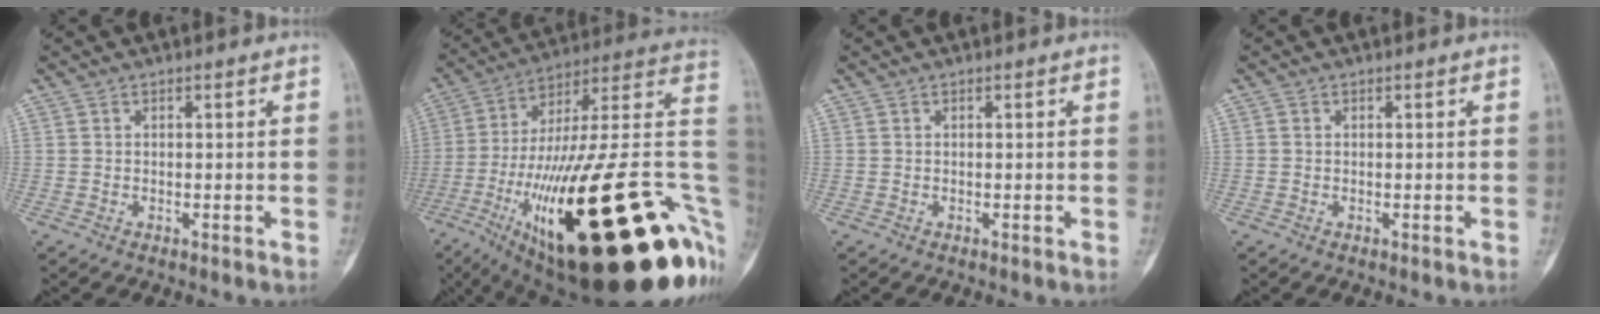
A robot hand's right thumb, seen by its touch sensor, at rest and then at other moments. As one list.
[{"total": 47.1, "force": [-12.8, 14.0, 43.2], "torque": [-0.588, 0.052, -0.202]}, {"total": 0.0}, {"total": 0.0}]